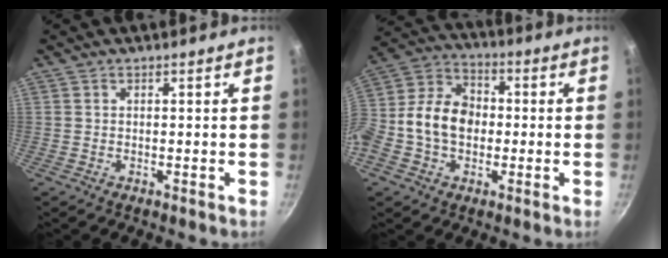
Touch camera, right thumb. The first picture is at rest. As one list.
[{"total": 14.9, "force": [-1.2, 11.1, 9.9], "torque": [-0.156, 0.040, -0.042]}]